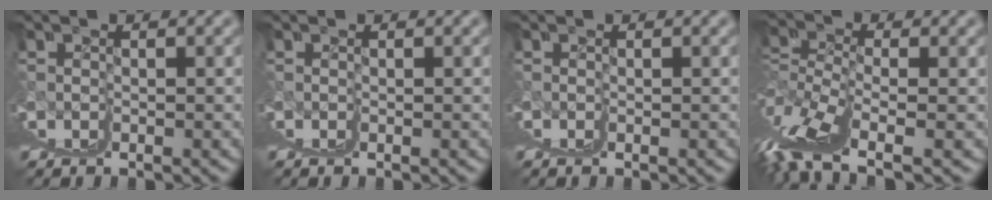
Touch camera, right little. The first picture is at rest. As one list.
[{"total": 0.0}, {"total": 0.0}, {"total": 2.9, "force": [0.0, 0.3, 2.9], "torque": [-0.062, -0.013, 0.014]}]